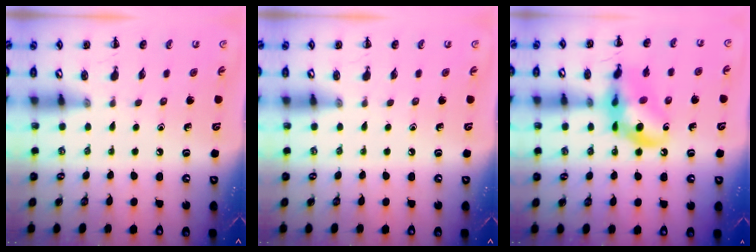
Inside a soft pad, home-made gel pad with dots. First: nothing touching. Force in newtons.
{"total": 0.0}
{"total": 15.1, "press": 14.7, "slide": 3.3}